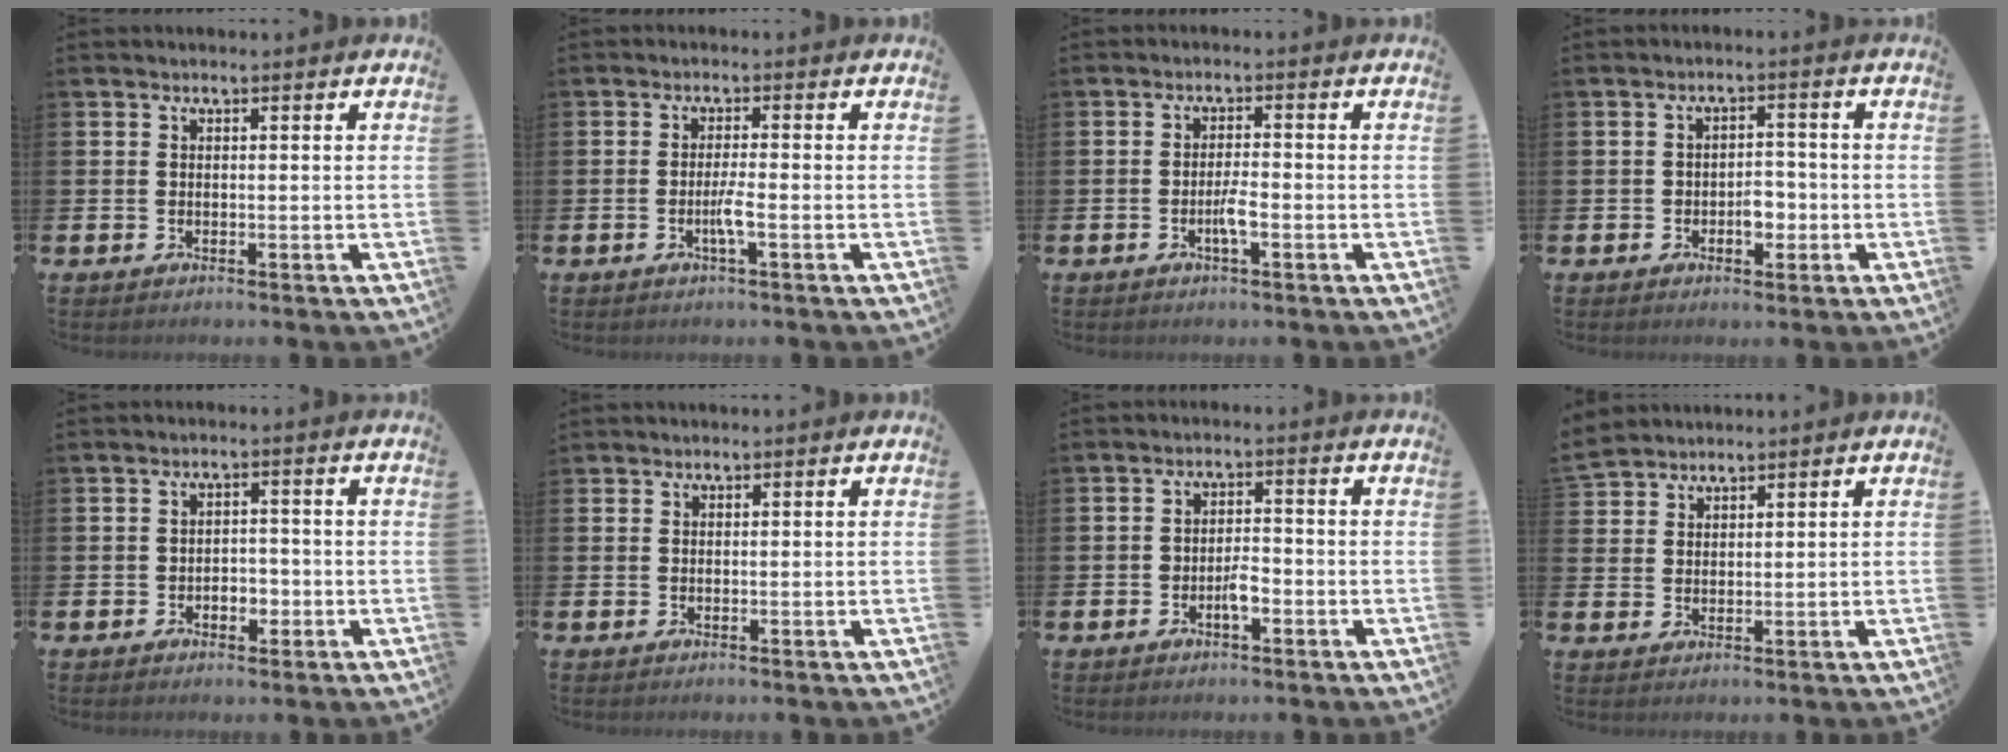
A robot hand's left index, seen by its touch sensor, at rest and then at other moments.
{"total": 2.2, "force": [-1.0, -0.1, 1.9], "torque": [-0.036, -0.004, -0.018]}
{"total": 2.4, "force": [-1.1, 0.4, 2.1], "torque": [-0.040, 0.002, -0.020]}
{"total": 3.0, "force": [-1.3, 1.8, 2.0], "torque": [-0.025, -0.001, -0.028]}
{"total": 2.2, "force": [-1.1, 1.6, 1.1], "torque": [-0.009, -0.002, -0.028]}
{"total": 0.6, "force": [0.5, 0.2, -0.2], "torque": [0.017, -0.002, 0.006]}
{"total": 2.7, "force": [-1.4, 1.0, 2.1], "torque": [-0.034, 0.003, -0.027]}
{"total": 3.1, "force": [3.0, 0.6, -0.4], "torque": [0.005, -0.014, 0.057]}